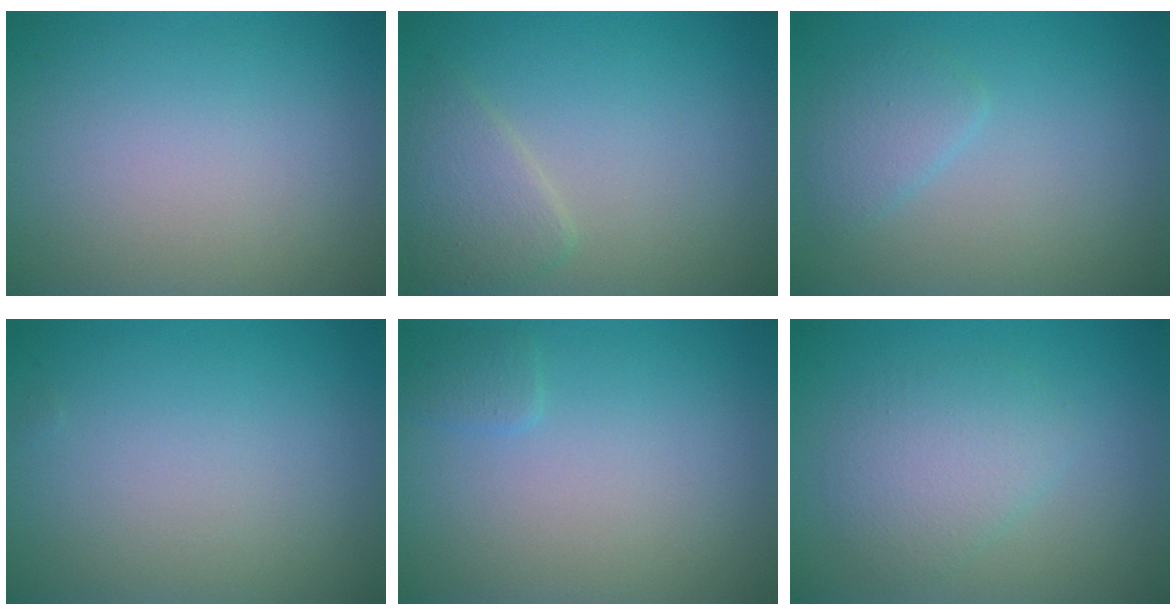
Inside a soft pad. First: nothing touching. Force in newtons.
{"total": 2.5, "press": 2.5, "slide": 0.0}
{"total": 1.8, "press": 1.8, "slide": 0.1}
{"total": 0.0}
{"total": 0.9, "press": 0.9, "slide": 0.1}
{"total": 3.1, "press": 3.1, "slide": 0.1}